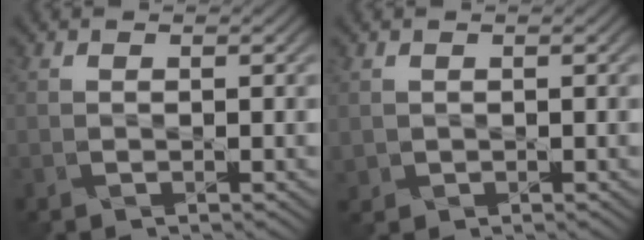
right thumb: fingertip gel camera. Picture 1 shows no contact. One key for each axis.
{"total": 1.5, "fx": 0.0, "fy": 1.4, "fz": 0.3, "tx": -0.015, "ty": -0.006, "tz": 0.010}